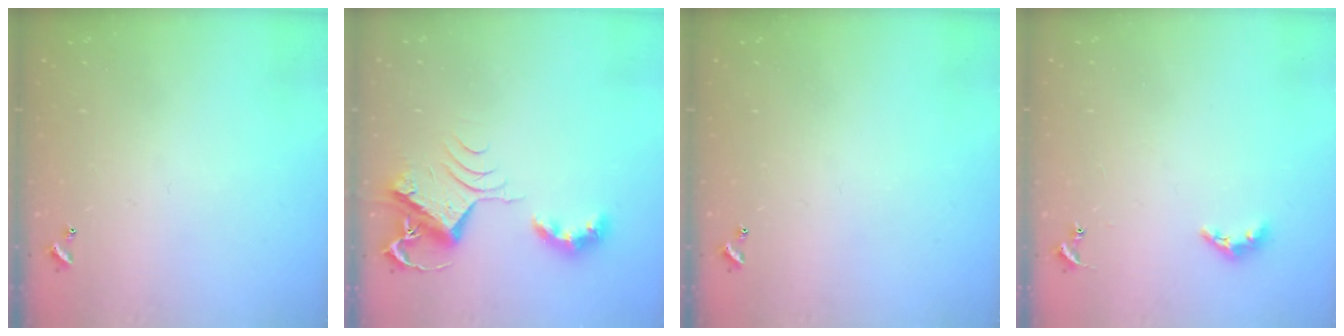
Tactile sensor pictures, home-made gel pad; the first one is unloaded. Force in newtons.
{"total": 7.2, "press": 7.2, "slide": 0.4}
{"total": 0.0}
{"total": 3.1, "press": 3.1, "slide": 0.6}